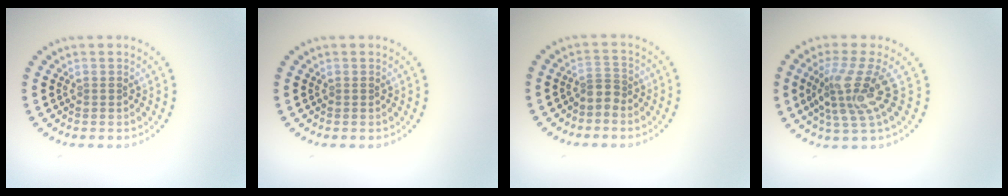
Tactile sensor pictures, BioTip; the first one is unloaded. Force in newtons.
{"total": 0.0}
{"total": 1.6, "press": 1.1, "slide": 1.2}
{"total": 4.0, "press": 3.1, "slide": 2.6}